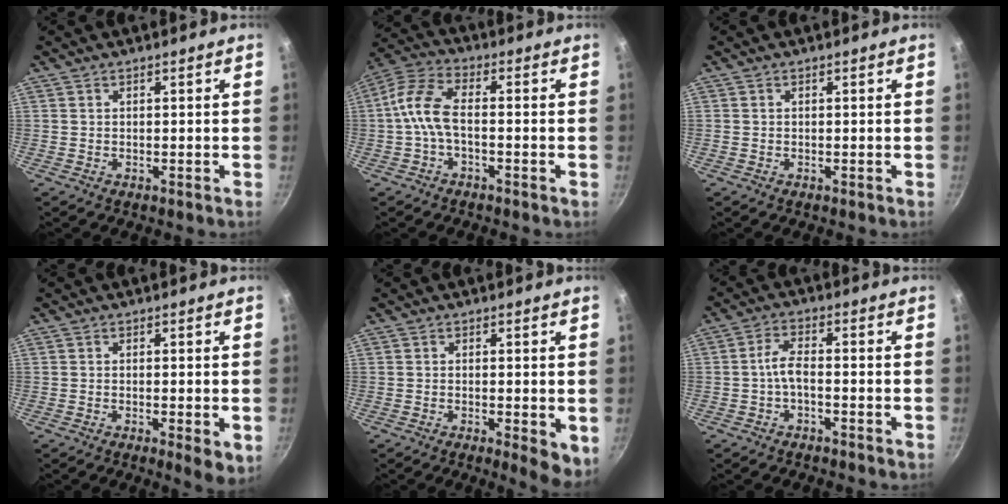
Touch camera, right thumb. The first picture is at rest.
{"total": 7.8, "force": [-1.9, 3.9, 6.4], "torque": [-0.141, 0.032, -0.052]}
{"total": 0.0}
{"total": 4.8, "force": [-1.2, 1.3, 4.5], "torque": [-0.062, -0.009, -0.013]}
{"total": 5.8, "force": [-1.2, 1.8, 5.4], "torque": [-0.063, -0.007, -0.013]}
{"total": 3.8, "force": [-1.6, 1.5, 3.1], "torque": [-0.068, 0.021, -0.035]}